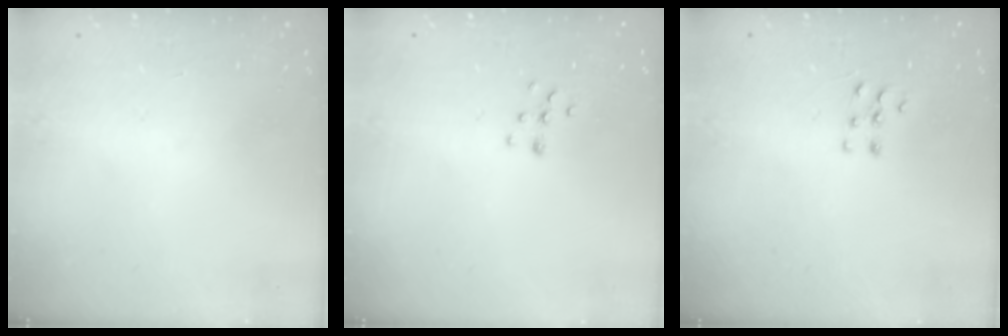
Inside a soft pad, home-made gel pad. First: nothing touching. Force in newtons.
{"total": 5.8, "press": 5.8, "slide": 0.3}
{"total": 4.6, "press": 4.5, "slide": 0.5}